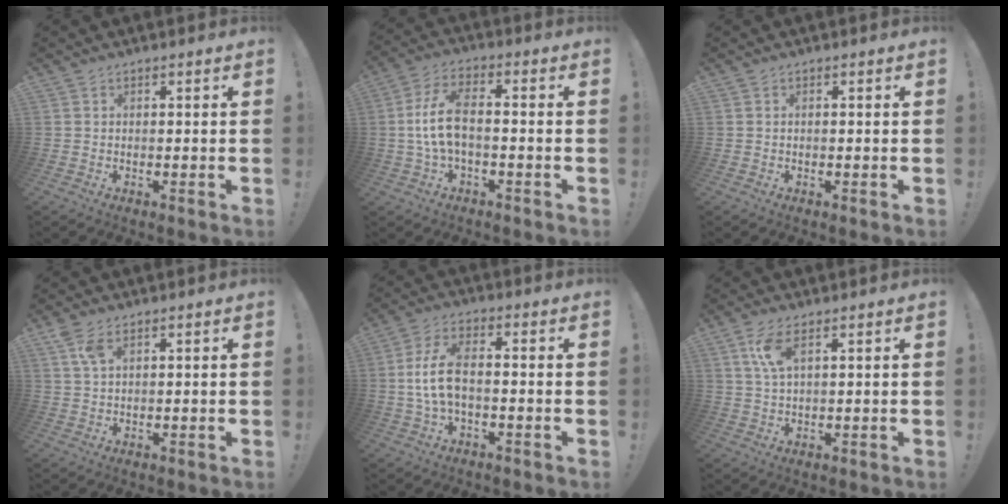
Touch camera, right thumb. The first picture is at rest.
{"total": 10.3, "force": [-1.1, 4.5, 9.1], "torque": [-0.176, 0.011, -0.016]}
{"total": 0.0}
{"total": 4.5, "force": [2.3, 1.8, 3.4], "torque": [-0.065, 0.000, 0.042]}
{"total": 9.3, "force": [-1.1, 4.1, 8.3], "torque": [-0.170, 0.004, -0.019]}
{"total": 6.3, "force": [2.6, 2.1, 5.4], "torque": [-0.099, -0.001, 0.045]}